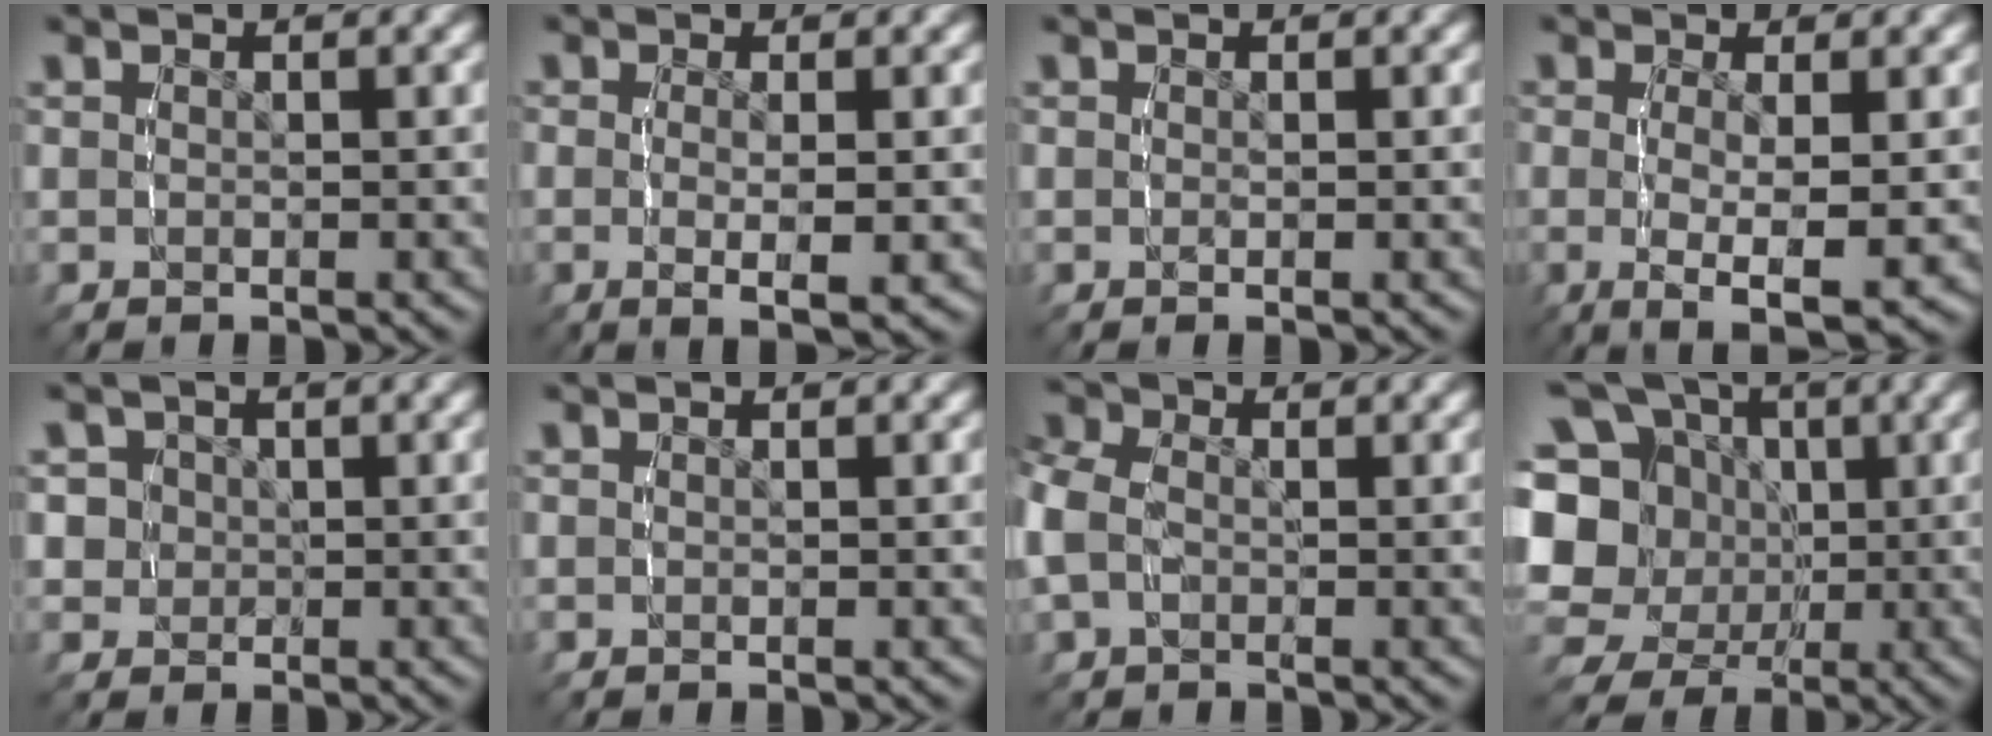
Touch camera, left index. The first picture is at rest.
{"total": 3.4, "force": [-0.9, 0.9, 3.1], "torque": [-0.055, -0.014, -0.007]}
{"total": 0.0}
{"total": 6.3, "force": [-2.5, 2.4, 5.3], "torque": [-0.104, -0.033, -0.024]}
{"total": 6.2, "force": [1.1, 5.7, 2.2], "torque": [-0.055, -0.008, 0.022]}
{"total": 0.0}
{"total": 5.4, "force": [0.3, 4.6, 2.7], "torque": [-0.075, 0.001, -0.001]}
{"total": 13.5, "force": [1.5, 11.4, 7.0], "torque": [-0.143, -0.034, 0.031]}